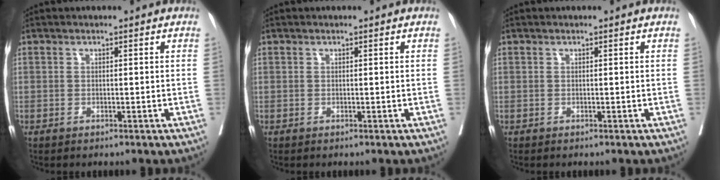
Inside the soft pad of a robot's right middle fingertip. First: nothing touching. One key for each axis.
{"total": 0.0}
{"total": 0.0}